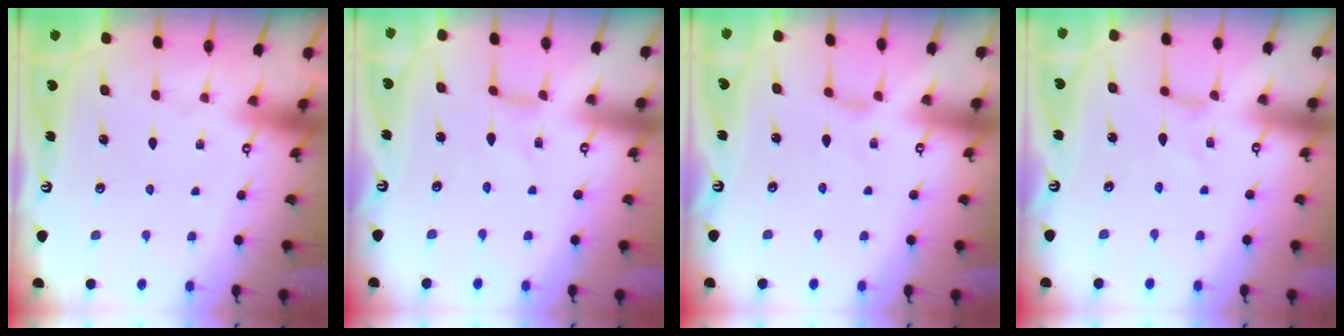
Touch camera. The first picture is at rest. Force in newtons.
{"total": 0.0}
{"total": 1.5, "press": 1.4, "slide": 0.3}
{"total": 0.0}